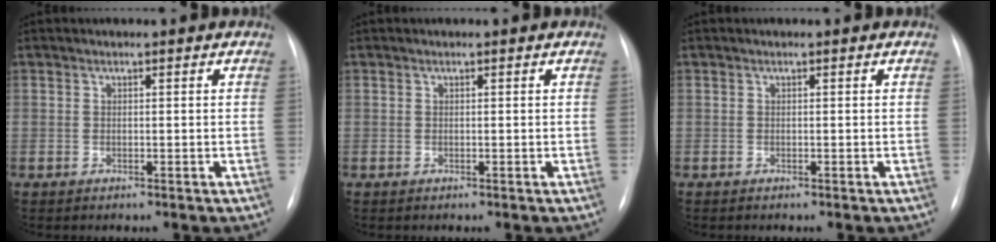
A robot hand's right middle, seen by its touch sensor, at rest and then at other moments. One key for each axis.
{"total": 0.0}
{"total": 0.0}